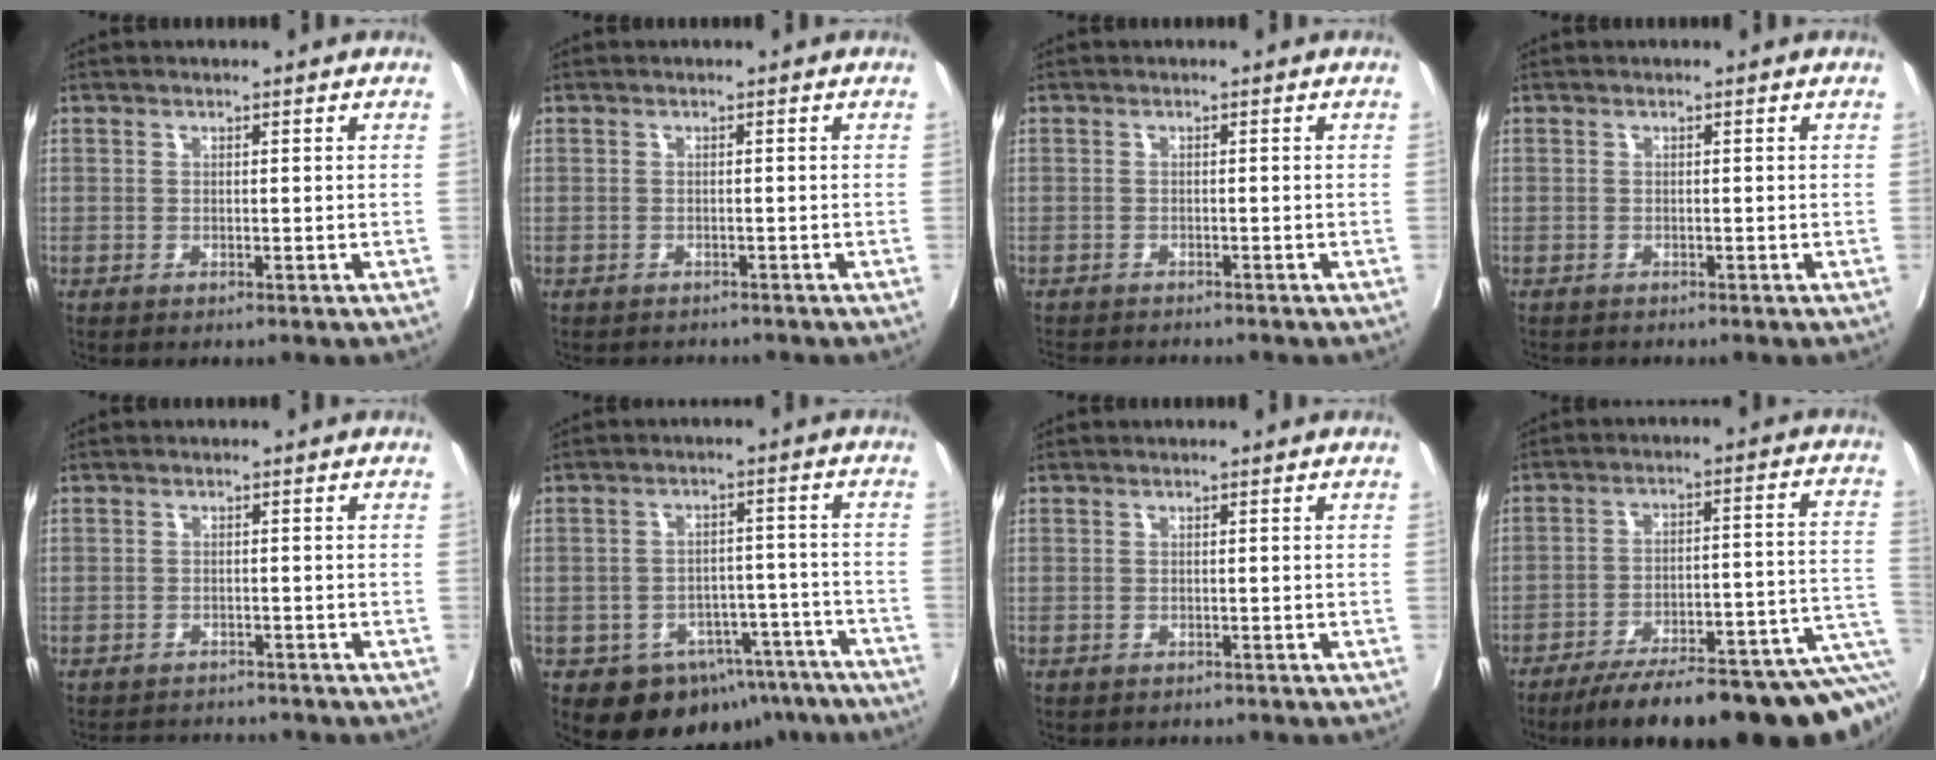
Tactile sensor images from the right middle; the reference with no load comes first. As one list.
[{"total": 1.7, "force": [-1.4, 0.8, 0.0], "torque": [-0.006, -0.004, -0.022]}, {"total": 4.0, "force": [-3.8, 0.6, 1.0], "torque": [-0.032, -0.017, -0.064]}, {"total": 0.8, "force": [-0.8, 0.2, 0.0], "torque": [-0.003, -0.003, -0.013]}, {"total": 5.6, "force": [-5.1, 2.1, 0.9], "torque": [-0.029, 0.006, -0.076]}, {"total": 14.8, "force": [-9.9, 9.5, 5.5], "torque": [-0.095, 0.029, -0.096]}, {"total": 1.1, "force": [-1.0, 0.5, 0.2], "torque": [-0.009, -0.003, -0.012]}, {"total": 23.7, "force": [-17.1, 4.7, 15.8], "torque": [-0.197, -0.032, -0.230]}]